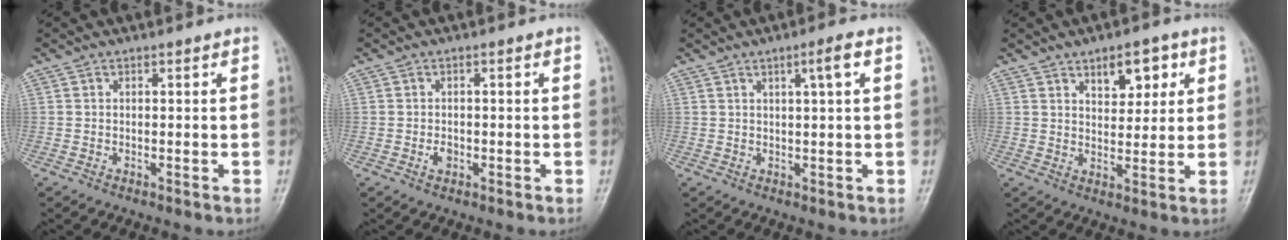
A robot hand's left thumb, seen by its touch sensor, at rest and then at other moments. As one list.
[{"total": 1.8, "force": [-0.6, 1.2, 1.1], "torque": [-0.015, 0.005, -0.009]}, {"total": 3.5, "force": [1.3, -0.1, 3.2], "torque": [-0.057, 0.001, 0.024]}, {"total": 7.2, "force": [3.6, 3.8, 4.9], "torque": [-0.043, -0.018, 0.053]}]